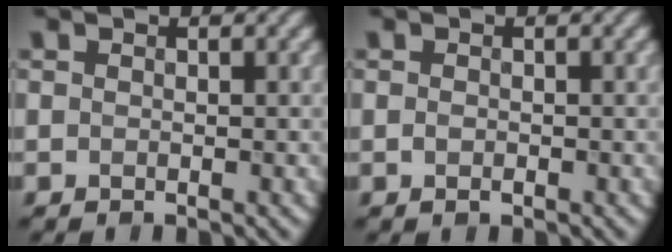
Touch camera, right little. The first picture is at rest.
{"total": 0.0}